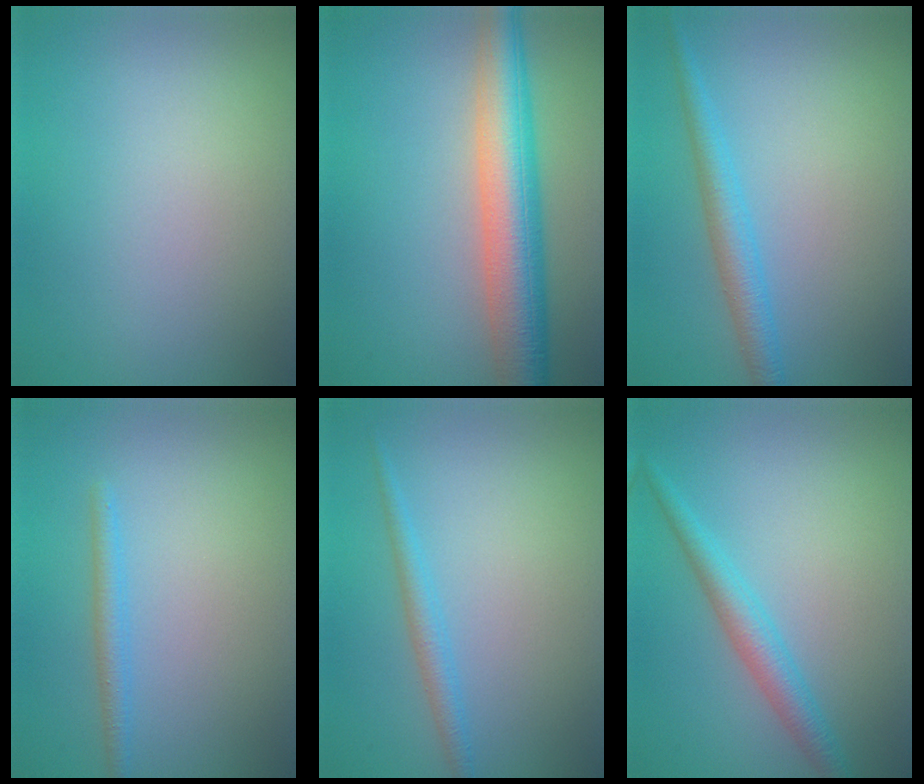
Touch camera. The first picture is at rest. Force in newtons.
{"total": 7.6, "press": 7.6, "slide": 0.2}
{"total": 2.8, "press": 2.8, "slide": 0.2}
{"total": 1.7, "press": 1.7, "slide": 0.0}
{"total": 1.8, "press": 1.8, "slide": 0.1}
{"total": 2.9, "press": 2.9, "slide": 0.1}